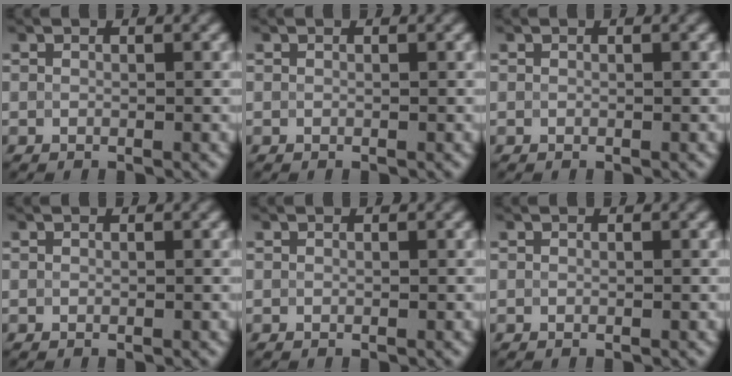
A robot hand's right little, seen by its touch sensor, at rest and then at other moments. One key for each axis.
{"total": 0.0}
{"total": 0.0}
{"total": 0.0}
{"total": 0.0}
{"total": 0.0}